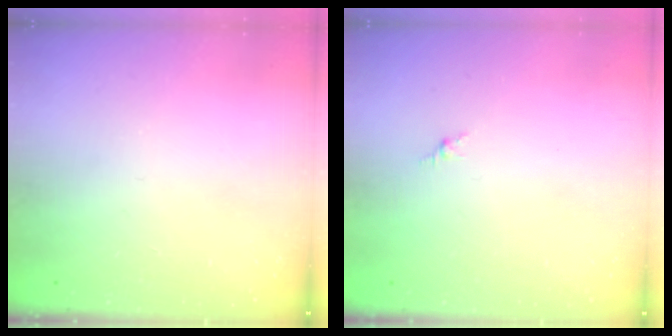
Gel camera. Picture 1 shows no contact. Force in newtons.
{"total": 0.0}